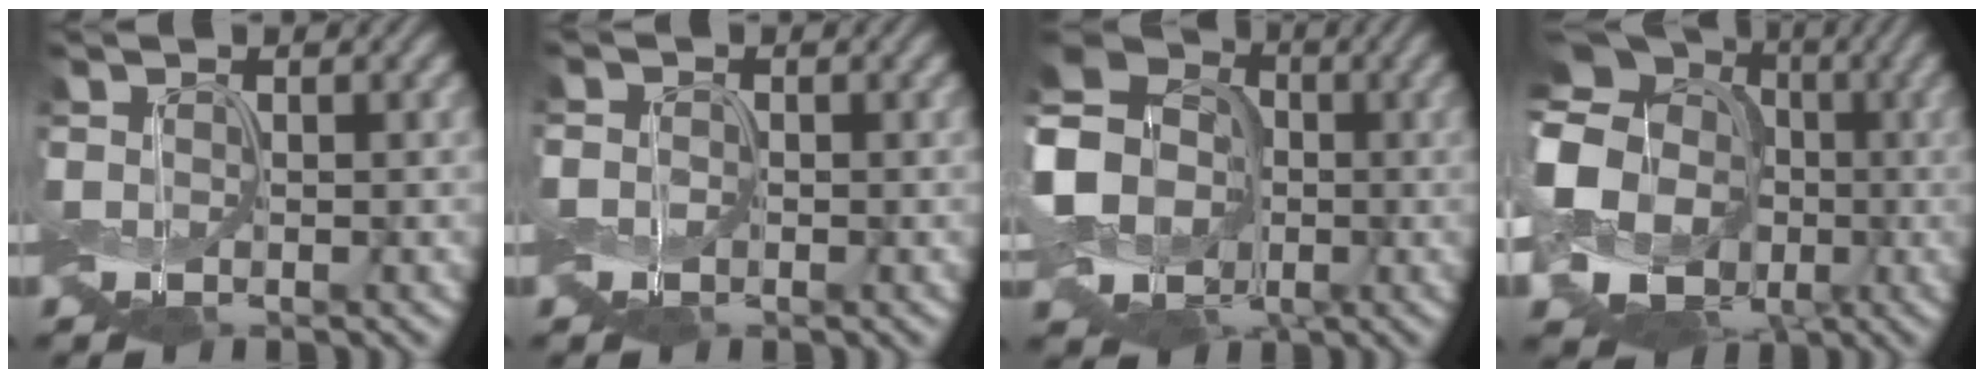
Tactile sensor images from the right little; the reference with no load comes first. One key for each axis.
{"total": 1.1, "fx": -0.2, "fy": 1.0, "fz": 0.3, "tx": -0.011, "ty": 0.002, "tz": -0.008}
{"total": 17.4, "fx": -1.0, "fy": 15.4, "fz": 8.0, "tx": -0.220, "ty": 0.008, "tz": -0.066}
{"total": 17.8, "fx": -1.2, "fy": 15.8, "fz": 8.1, "tx": -0.186, "ty": 0.001, "tz": -0.070}